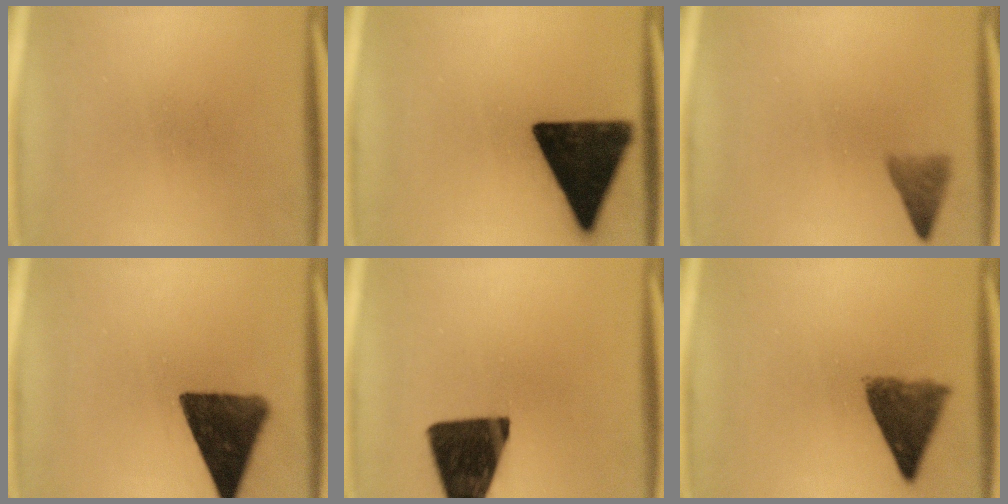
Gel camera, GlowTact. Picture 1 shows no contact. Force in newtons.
{"total": 17.8}
{"total": 2.6}
{"total": 13.2}
{"total": 16.7}
{"total": 7.7}